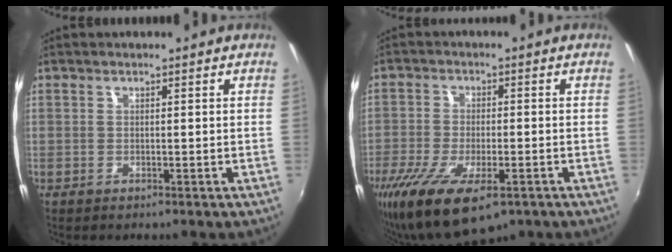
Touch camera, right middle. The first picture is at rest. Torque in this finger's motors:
{"motor_torque": [1.53, -0.61, 0.38, 0.21]}